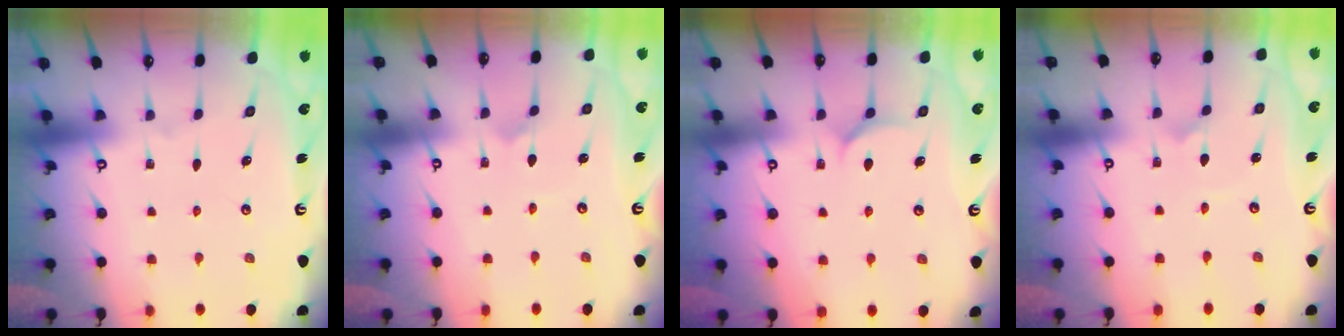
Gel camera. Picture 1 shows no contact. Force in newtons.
{"total": 2.6, "press": 2.6, "slide": 0.3}
{"total": 5.8, "press": 5.8, "slide": 0.6}
{"total": 1.2, "press": 1.2, "slide": 0.0}